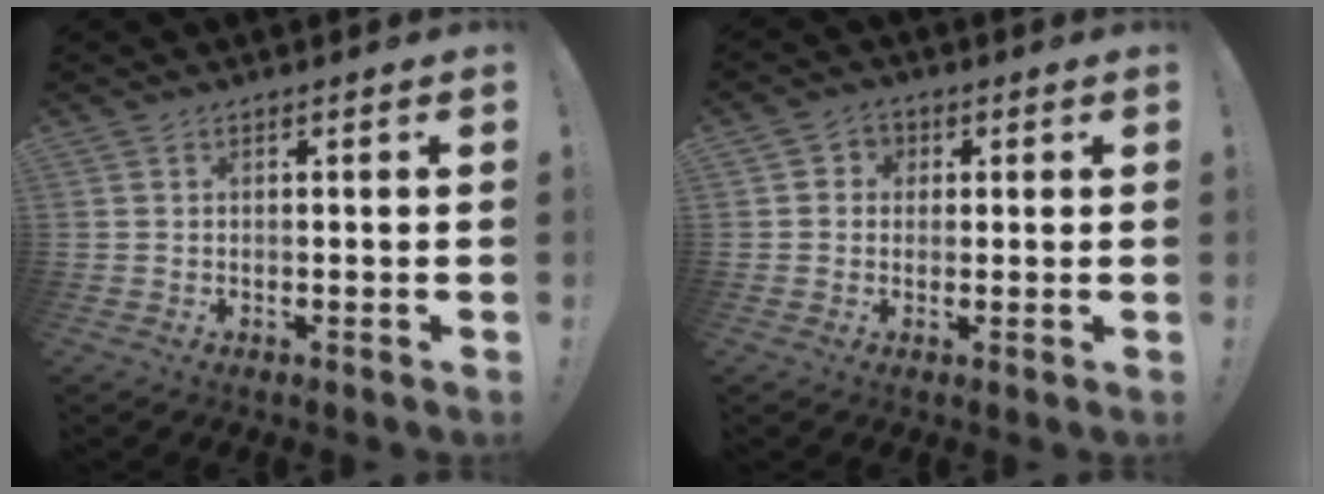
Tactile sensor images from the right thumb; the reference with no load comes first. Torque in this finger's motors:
{"motor_torque": [-0.13, 0.03, -0.33, 0.10, -0.01]}